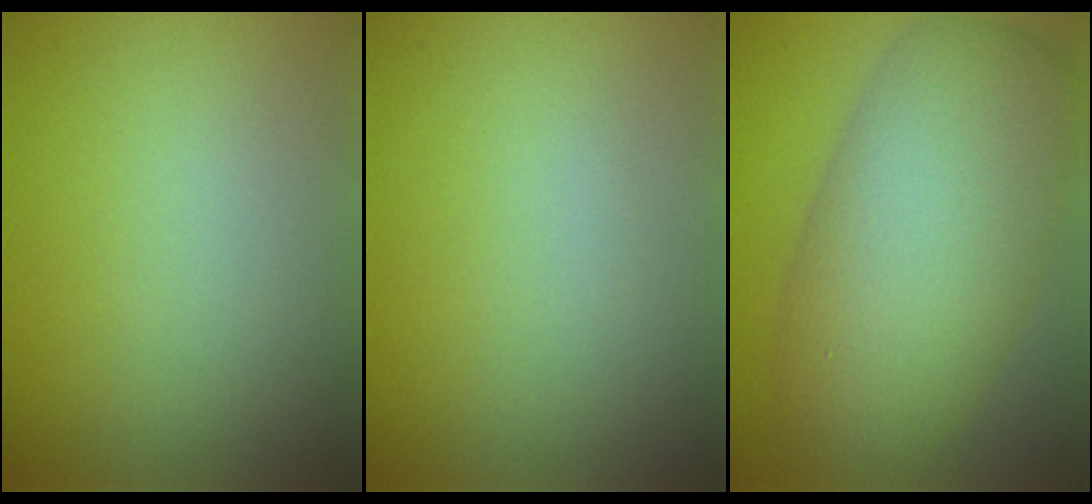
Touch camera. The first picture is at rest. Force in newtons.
{"total": 0.0}
{"total": 11.1, "press": 11.0, "slide": 0.5}